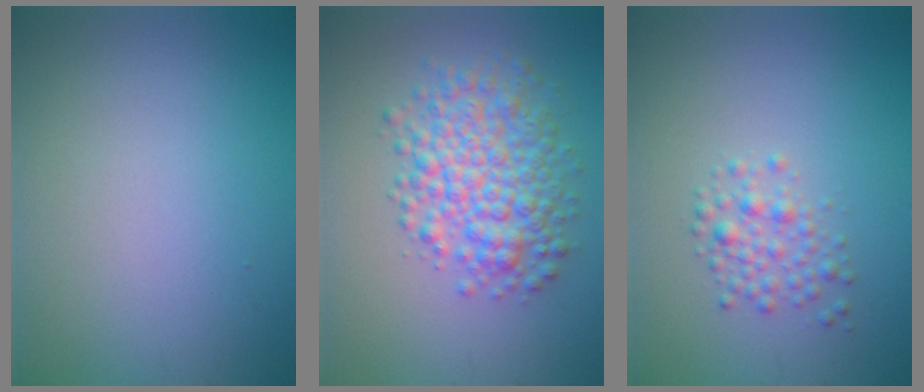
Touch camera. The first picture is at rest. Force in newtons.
{"total": 5.9, "press": 5.9, "slide": 0.2}
{"total": 2.1, "press": 2.1, "slide": 0.1}